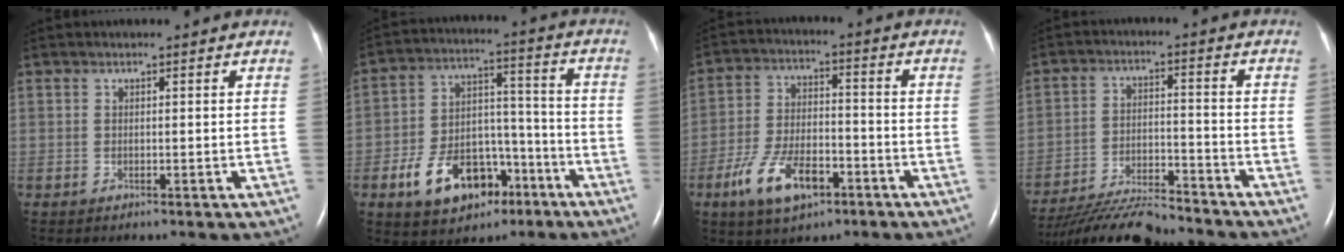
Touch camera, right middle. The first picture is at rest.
{"total": 13.6, "force": [-7.1, 7.9, 8.6], "torque": [-0.149, 0.022, -0.109]}
{"total": 10.6, "force": [-5.5, 4.7, 7.7], "torque": [-0.162, 0.002, -0.096]}
{"total": 13.0, "force": [-12.2, 1.1, 4.3], "torque": [-0.076, -0.007, -0.205]}